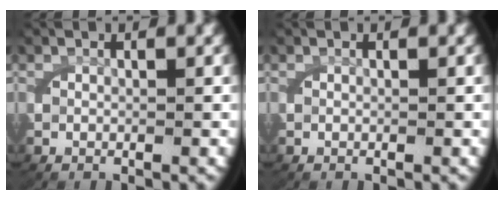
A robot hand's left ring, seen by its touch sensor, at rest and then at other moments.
{"total": 0.0}